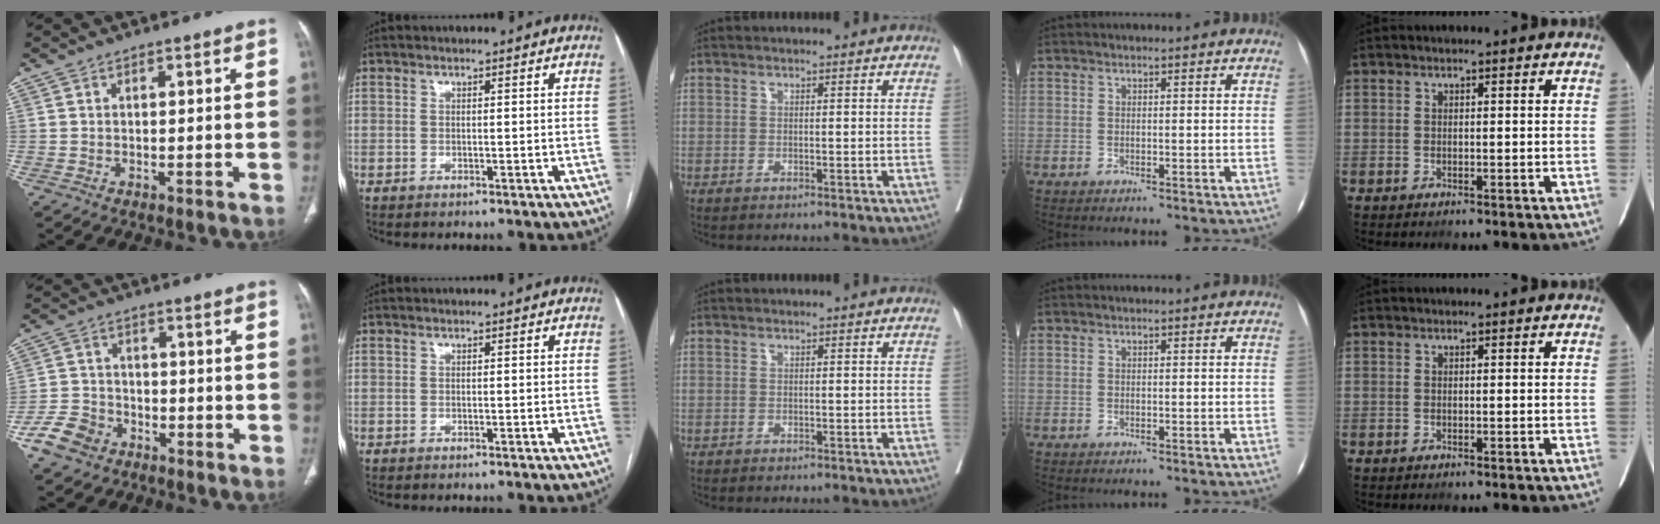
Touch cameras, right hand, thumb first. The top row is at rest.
{"thumb": {"total": 7.7, "force": [-4.3, 5.7, 2.9], "torque": [-0.050, 0.024, -0.082]}}